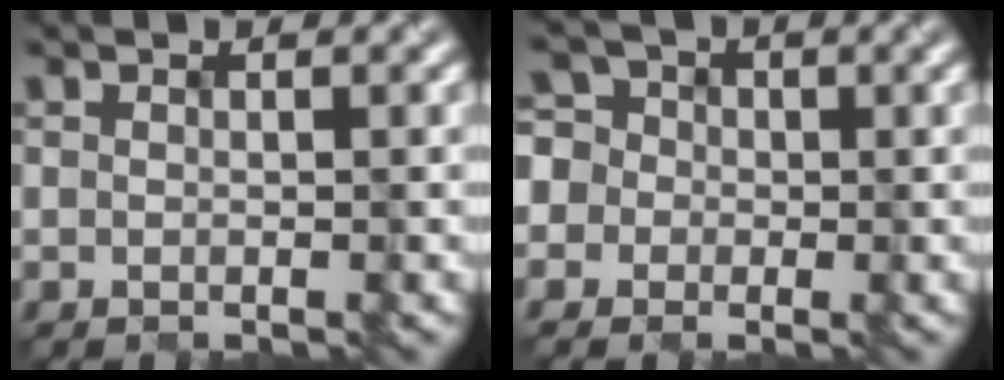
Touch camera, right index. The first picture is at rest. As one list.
[{"total": 5.1, "force": [0.8, 4.8, 1.4], "torque": [-0.037, 0.026, 0.007]}]